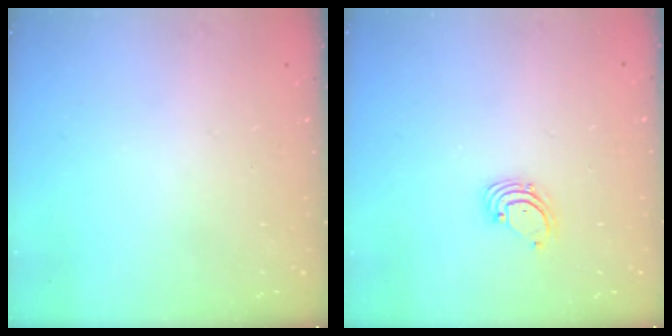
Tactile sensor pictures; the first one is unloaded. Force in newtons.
{"total": 1.6, "press": 1.6, "slide": 0.1}